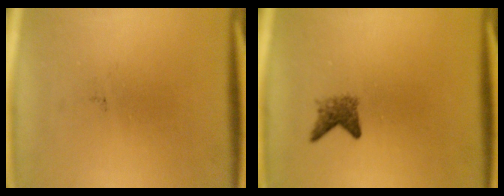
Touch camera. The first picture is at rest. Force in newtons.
{"total": 2.2}